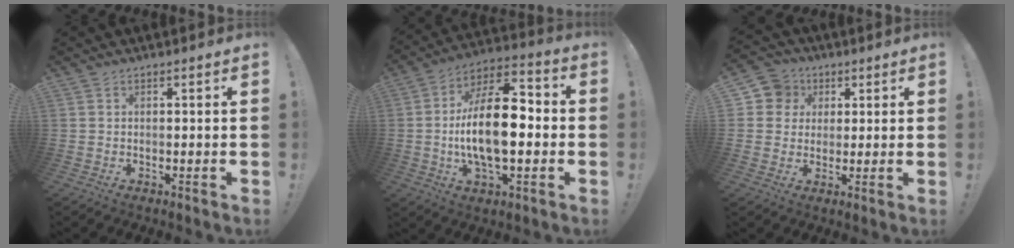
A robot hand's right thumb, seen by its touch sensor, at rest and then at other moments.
{"total": 18.8, "force": [-2.3, 8.8, 16.4], "torque": [-0.310, 0.006, -0.046]}
{"total": 7.8, "force": [2.1, 7.3, 1.5], "torque": [-0.024, -0.004, 0.044]}